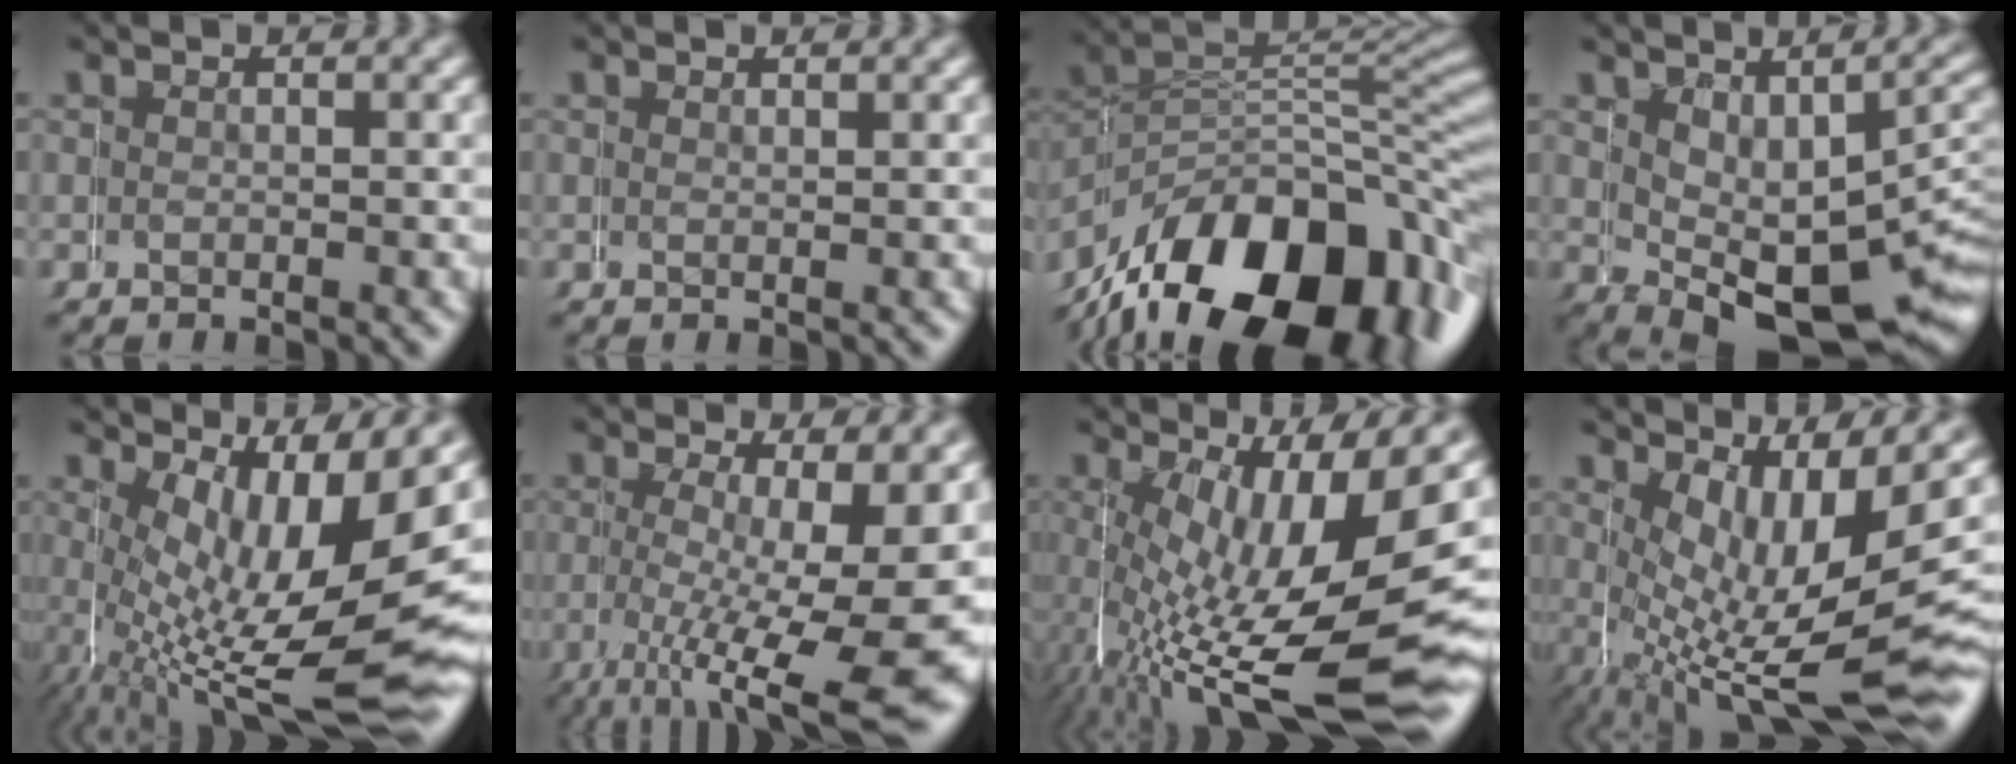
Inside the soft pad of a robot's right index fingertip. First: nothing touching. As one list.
[{"total": 0.8, "force": [0.7, -0.2, 0.4], "torque": [-0.009, -0.001, 0.013]}, {"total": 17.6, "force": [-6.9, 10.1, 12.6], "torque": [-0.205, -0.051, -0.071]}, {"total": 8.9, "force": [-1.5, 4.3, 7.6], "torque": [-0.102, -0.035, -0.004]}, {"total": 10.4, "force": [-0.2, 3.3, 9.8], "torque": [-0.170, -0.044, 0.026]}, {"total": 9.0, "force": [0.3, 1.9, 8.8], "torque": [-0.132, -0.027, 0.029]}, {"total": 12.9, "force": [-2.7, 4.1, 11.9], "torque": [-0.221, -0.043, -0.008]}, {"total": 10.0, "force": [-1.2, 3.6, 9.2], "torque": [-0.174, -0.060, 0.020]}]